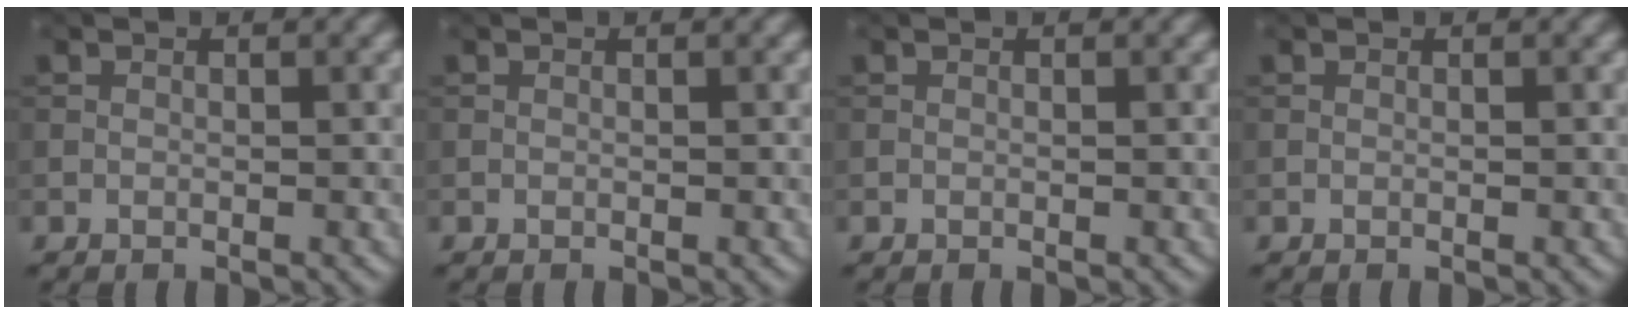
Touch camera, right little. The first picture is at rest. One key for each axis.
{"total": 0.0}
{"total": 0.0}
{"total": 0.0}